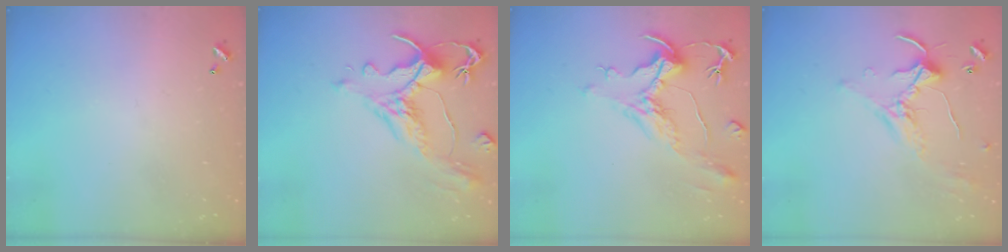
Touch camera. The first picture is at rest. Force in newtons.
{"total": 1.6, "press": 0.3, "slide": 1.5}
{"total": 1.9, "press": 1.4, "slide": 1.2}
{"total": 1.0, "press": 0.5, "slide": 0.8}